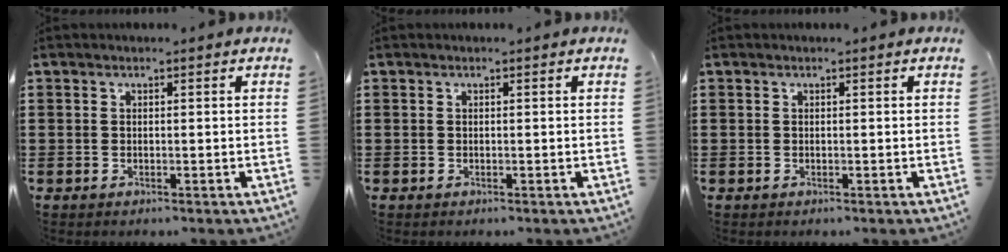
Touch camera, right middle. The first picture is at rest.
{"total": 0.0}
{"total": 0.0}